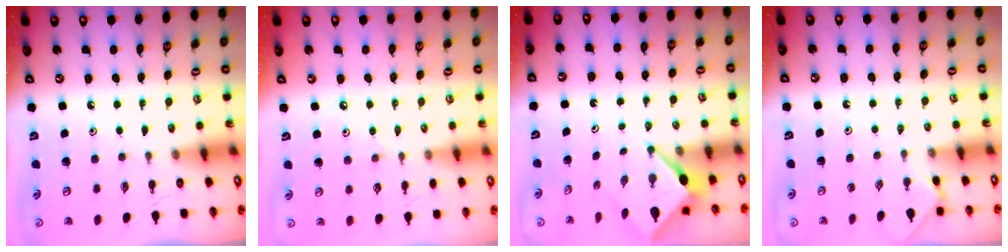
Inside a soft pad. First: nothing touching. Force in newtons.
{"total": 1.9, "press": 1.8, "slide": 0.5}
{"total": 3.1, "press": 3.1, "slide": 0.2}
{"total": 1.4, "press": 1.4, "slide": 0.2}